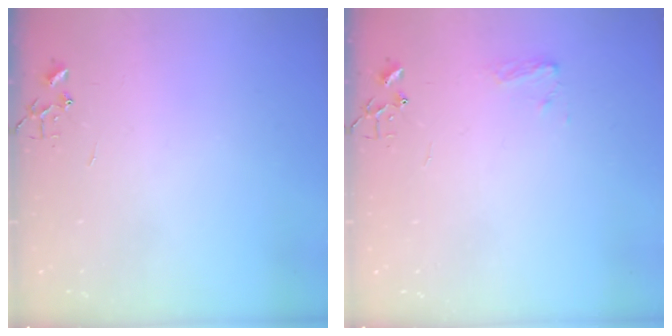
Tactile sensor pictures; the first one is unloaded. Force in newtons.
{"total": 7.2, "press": 7.2, "slide": 0.5}